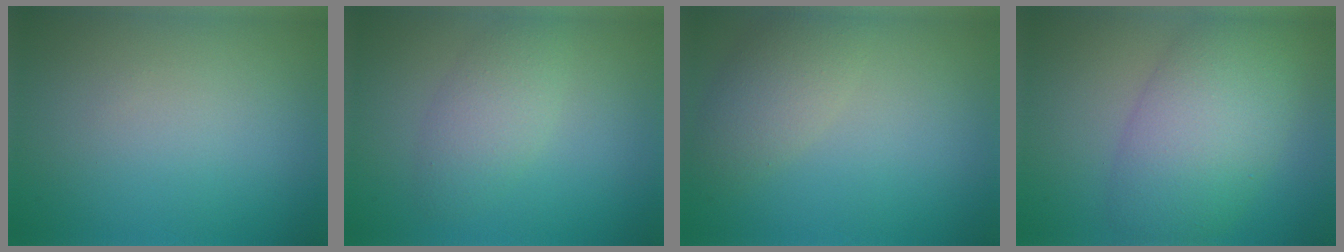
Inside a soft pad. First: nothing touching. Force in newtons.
{"total": 2.9, "press": 2.9, "slide": 0.1}
{"total": 3.3, "press": 3.2, "slide": 0.2}
{"total": 7.7, "press": 7.7, "slide": 0.4}